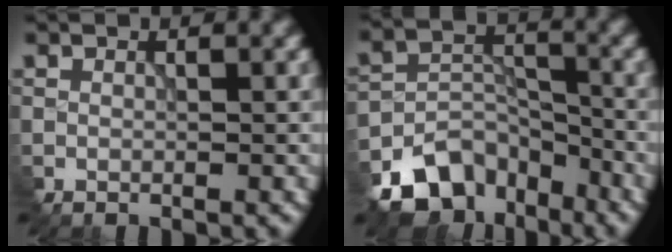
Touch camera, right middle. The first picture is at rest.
{"total": 8.0, "force": [-5.9, 4.5, 3.0], "torque": [-0.043, -0.007, -0.110]}